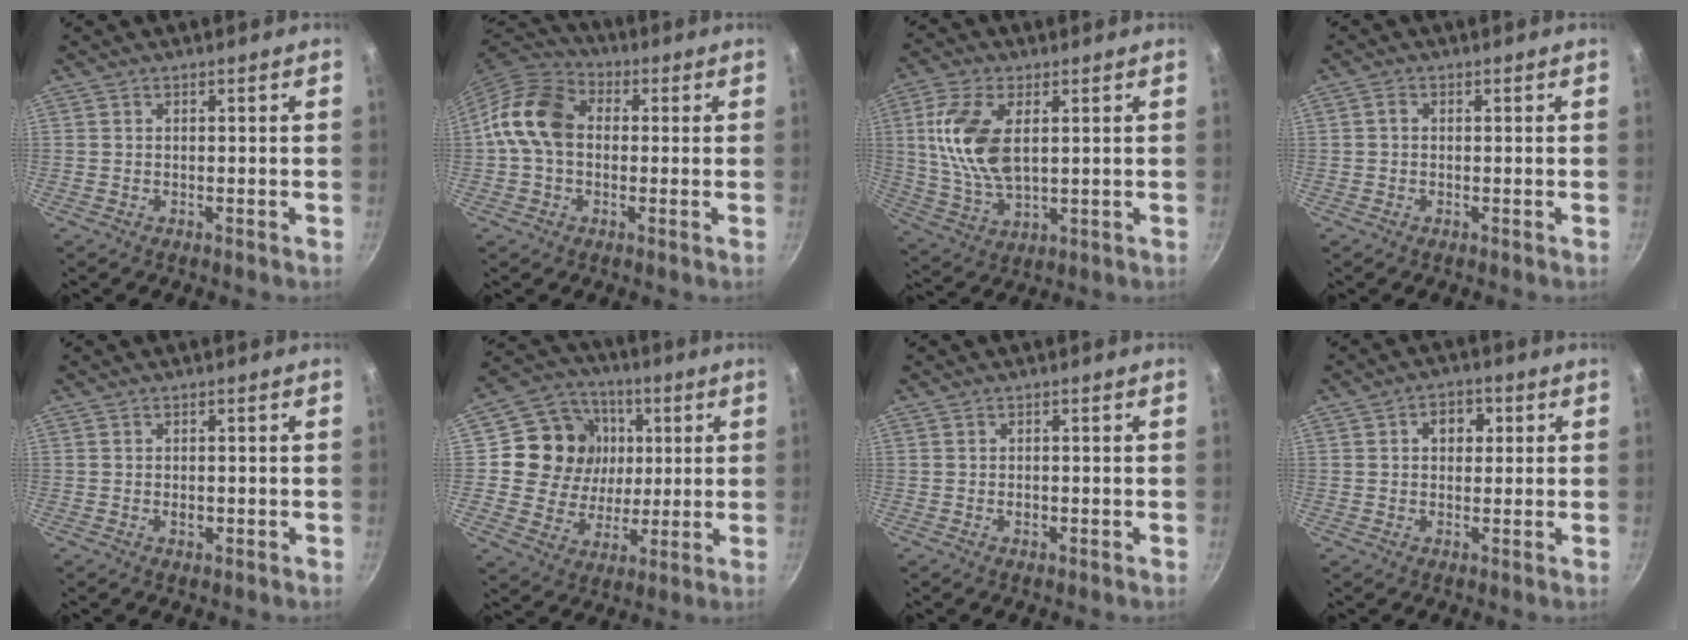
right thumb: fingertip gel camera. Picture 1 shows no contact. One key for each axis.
{"total": 11.9, "fx": 0.4, "fy": 8.9, "fz": 7.9, "tx": -0.115, "ty": 0.027, "tz": -0.015}
{"total": 13.2, "fx": 2.6, "fy": 6.9, "fz": 10.9, "tx": -0.215, "ty": -0.007, "tz": 0.055}
{"total": 1.3, "fx": -0.1, "fy": 1.0, "fz": 0.8, "tx": -0.015, "ty": 0.007, "tz": -0.003}
{"total": 1.6, "fx": -0.3, "fy": 1.0, "fz": 1.3, "tx": -0.017, "ty": 0.001, "tz": -0.005}
{"total": 16.3, "fx": 3.4, "fy": 14.4, "fz": 6.8, "tx": -0.101, "ty": 0.004, "tz": 0.059}
{"total": 1.2, "fx": -0.3, "fy": 0.8, "fz": 0.9, "tx": -0.013, "ty": 0.002, "tz": -0.007}
{"total": 4.9, "fx": 1.2, "fy": 3.7, "fz": 2.9, "tx": -0.015, "ty": 0.007, "tz": 0.014}